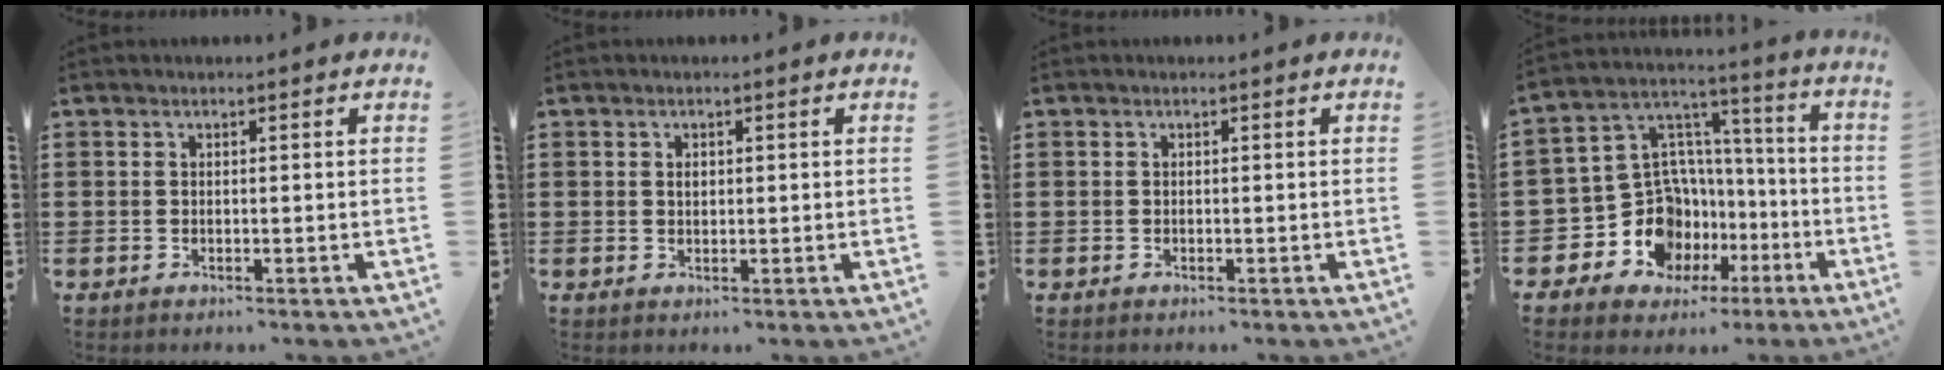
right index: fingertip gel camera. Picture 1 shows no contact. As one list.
[{"total": 1.0, "force": [0.2, 0.7, 0.6], "torque": [-0.015, 0.004, 0.004]}, {"total": 0.0}, {"total": 12.5, "force": [-3.7, 11.1, 4.6], "torque": [-0.134, -0.016, -0.044]}]